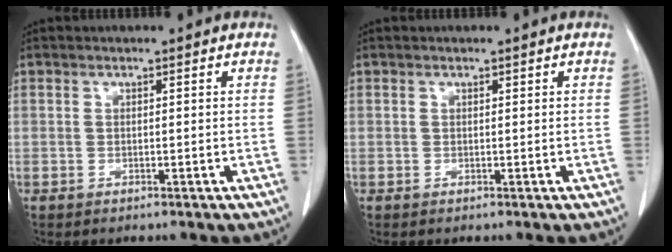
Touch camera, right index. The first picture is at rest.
{"total": 0.0}